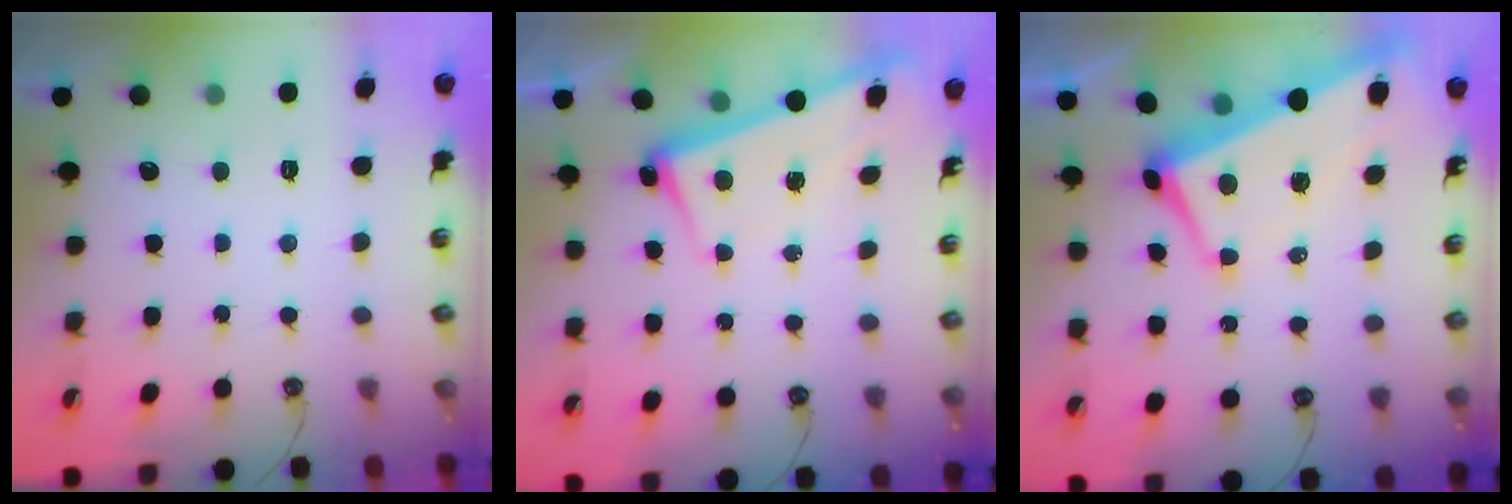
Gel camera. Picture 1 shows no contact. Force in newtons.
{"total": 2.2, "press": 2.0, "slide": 0.9}
{"total": 1.8, "press": 1.2, "slide": 1.3}